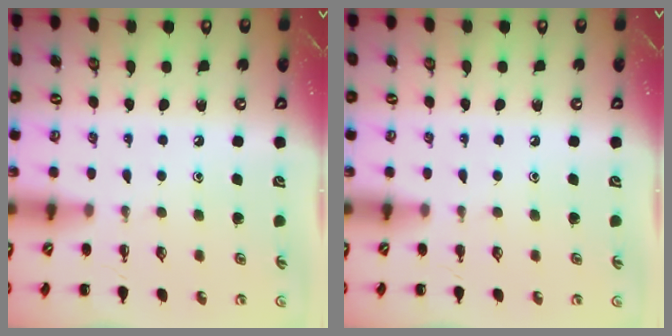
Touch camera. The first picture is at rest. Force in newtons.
{"total": 0.0}